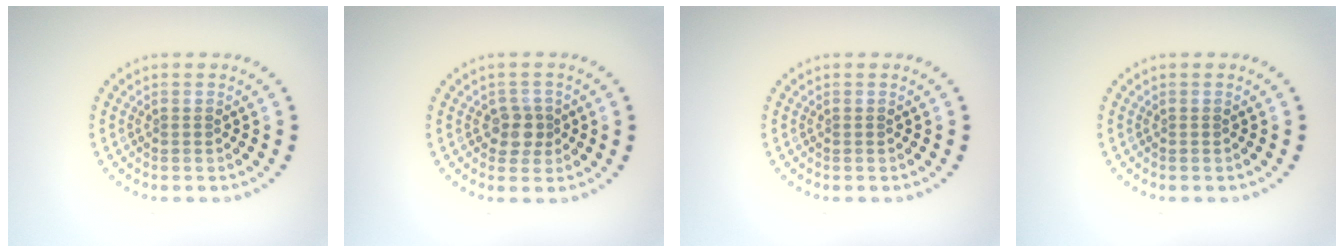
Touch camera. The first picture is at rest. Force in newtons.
{"total": 2.1, "press": 1.7, "slide": 1.1}
{"total": 0.0}
{"total": 0.0}